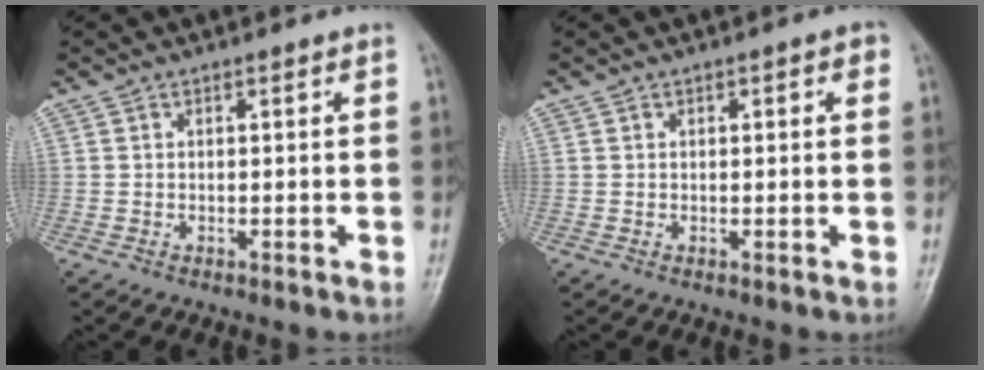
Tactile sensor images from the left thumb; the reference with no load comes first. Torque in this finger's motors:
{"motor_torque": [-0.13, 0.12, -0.35, -0.12, 0.00]}